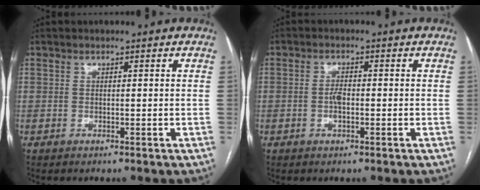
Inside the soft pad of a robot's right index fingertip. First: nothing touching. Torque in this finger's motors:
{"motor_torque": [0.66, -0.05, 0.07, 0.06]}